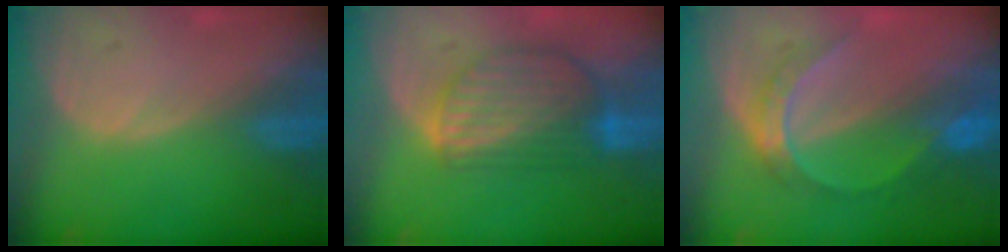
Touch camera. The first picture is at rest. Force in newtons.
{"total": 8.9, "press": 7.7, "slide": 4.4}
{"total": 6.7, "press": 5.7, "slide": 3.4}